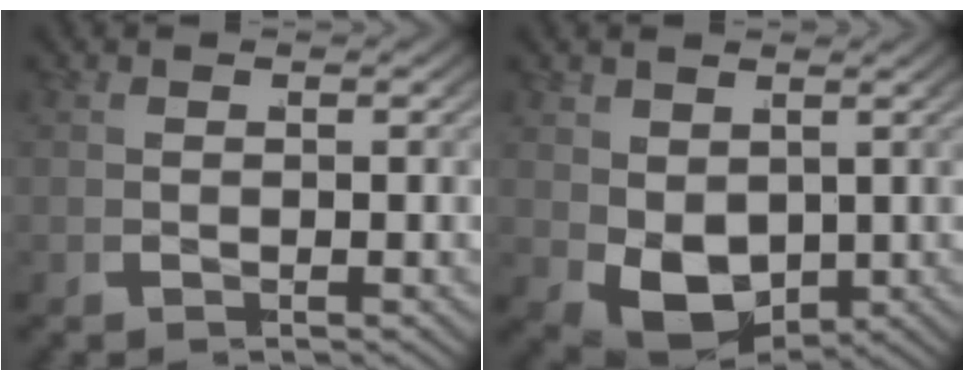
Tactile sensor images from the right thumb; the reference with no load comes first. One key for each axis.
{"total": 6.7, "fx": -1.8, "fy": 5.0, "fz": 4.1, "tx": -0.108, "ty": -0.057, "tz": -0.010}